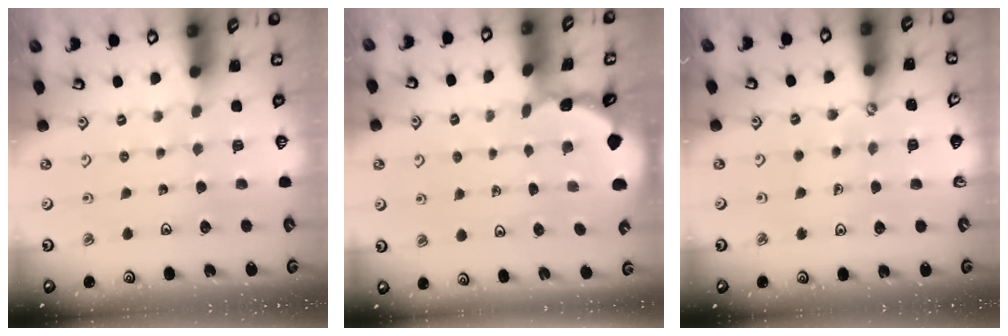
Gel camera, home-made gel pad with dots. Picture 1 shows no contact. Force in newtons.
{"total": 0.6, "press": 0.6, "slide": 0.2}
{"total": 1.1, "press": 1.1, "slide": 0.1}